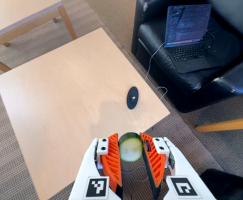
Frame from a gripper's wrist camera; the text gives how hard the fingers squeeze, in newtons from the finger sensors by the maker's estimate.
{"total": 12.0, "left": 12.0, "right": 12.0}